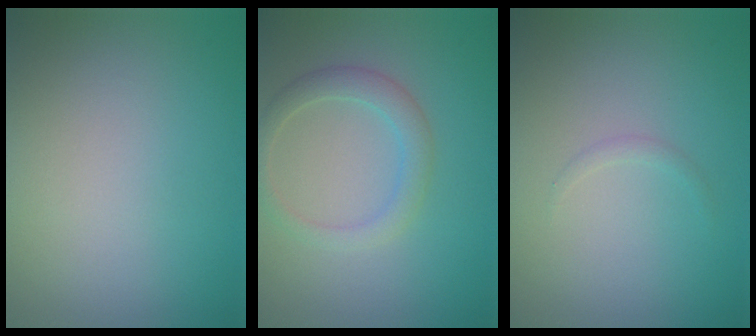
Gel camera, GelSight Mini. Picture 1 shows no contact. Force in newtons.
{"total": 2.4, "press": 2.4, "slide": 0.1}
{"total": 0.5, "press": 0.5, "slide": 0.0}